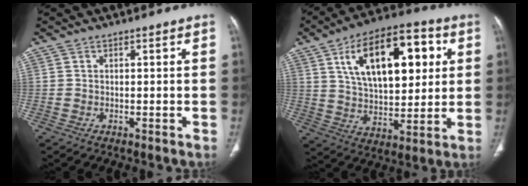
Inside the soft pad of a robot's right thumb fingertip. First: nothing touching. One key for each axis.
{"total": 21.6, "fx": 7.0, "fy": 10.9, "fz": 17.3, "tx": -0.241, "ty": -0.008, "tz": 0.115}